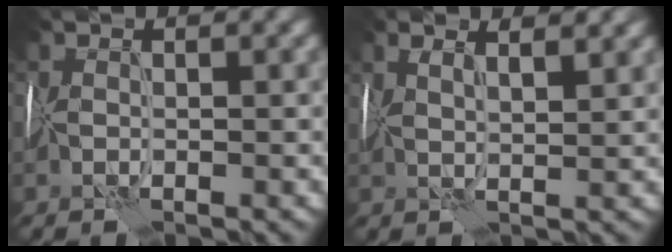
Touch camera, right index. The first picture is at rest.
{"total": 4.6, "force": [3.1, 1.3, 3.1], "torque": [-0.044, 0.032, 0.026]}